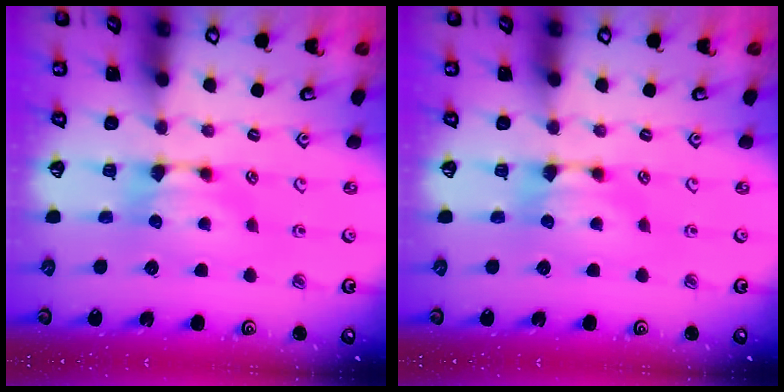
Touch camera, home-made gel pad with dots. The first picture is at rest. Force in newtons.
{"total": 0.0}